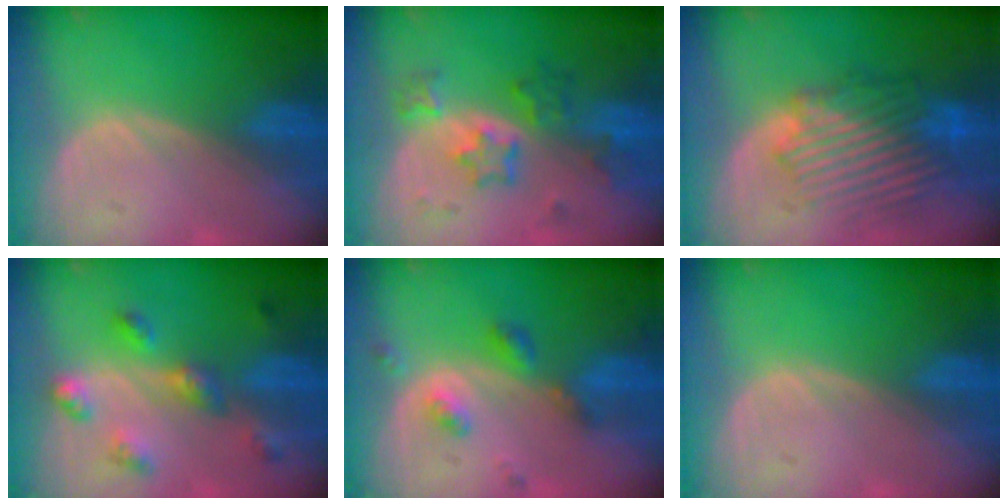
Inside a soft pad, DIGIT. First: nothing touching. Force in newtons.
{"total": 6.0, "press": 6.0, "slide": 0.4}
{"total": 10.0, "press": 9.1, "slide": 4.0}
{"total": 6.4, "press": 5.7, "slide": 2.8}
{"total": 4.9, "press": 4.4, "slide": 2.2}
{"total": 0.0}